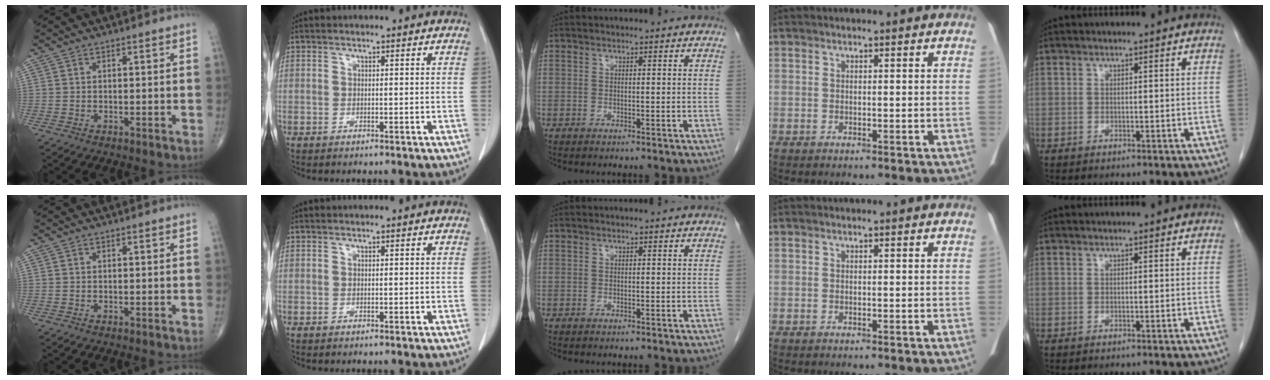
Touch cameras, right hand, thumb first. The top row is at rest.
{}